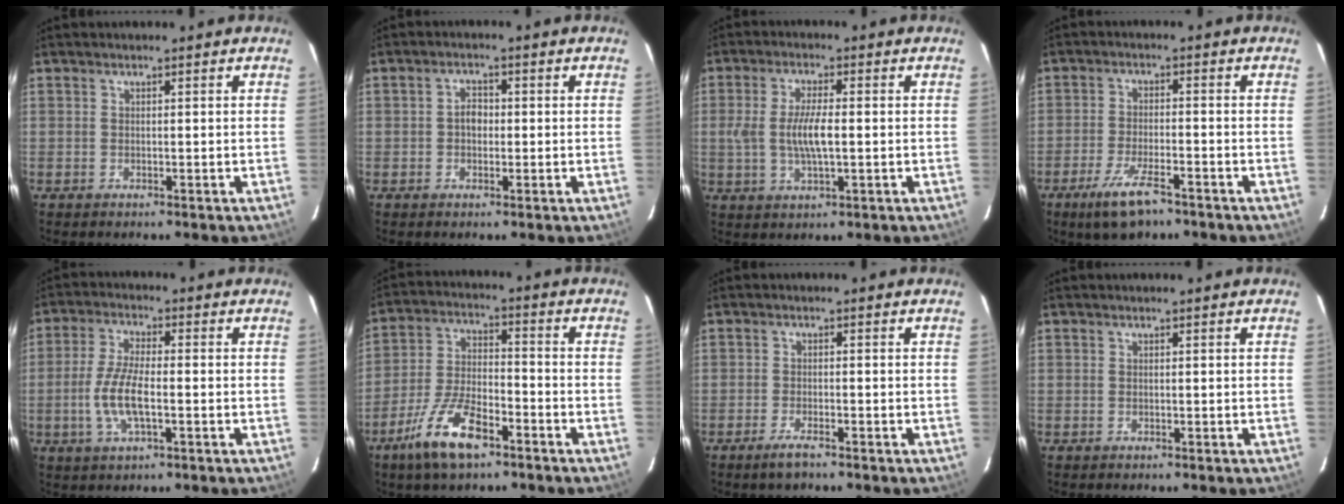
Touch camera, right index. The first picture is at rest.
{"total": 2.4, "force": [-0.3, 2.0, 1.4], "torque": [-0.024, 0.008, -0.007]}
{"total": 7.0, "force": [-0.4, 2.1, 6.7], "torque": [-0.133, -0.001, -0.006]}
{"total": 8.4, "force": [-5.6, 2.3, 5.7], "torque": [-0.134, -0.018, -0.100]}
{"total": 8.1, "force": [-2.0, 2.6, 7.4], "torque": [-0.157, -0.001, -0.041]}
{"total": 12.1, "force": [-7.7, 4.2, 8.4], "torque": [-0.182, -0.006, -0.143]}
{"total": 3.0, "force": [-2.3, 0.5, 1.9], "torque": [-0.049, -0.005, -0.045]}
{"total": 0.0}